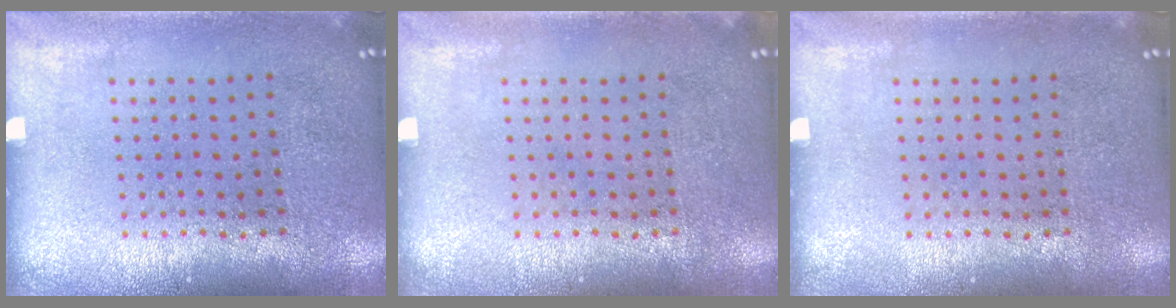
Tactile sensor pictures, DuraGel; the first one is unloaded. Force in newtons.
{"total": 0.0}
{"total": 0.0}